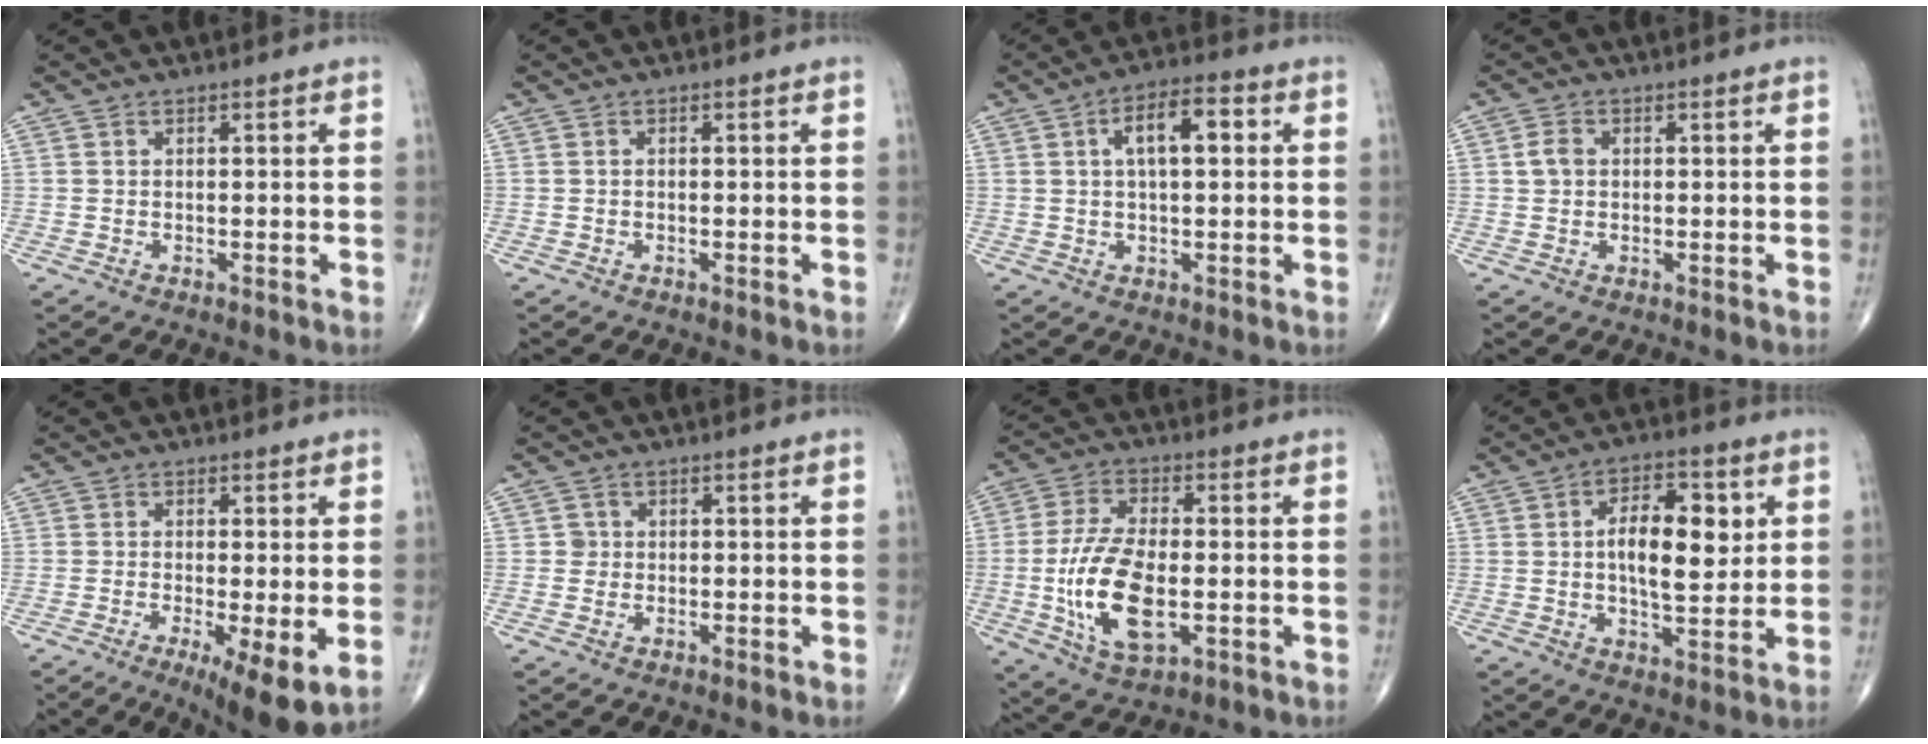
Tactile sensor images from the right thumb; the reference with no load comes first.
{"total": 0.0}
{"total": 8.2, "force": [1.9, 3.5, 7.2], "torque": [-0.106, 0.017, 0.024]}
{"total": 2.7, "force": [0.4, 2.1, 1.6], "torque": [-0.027, 0.006, 0.005]}
{"total": 9.2, "force": [-2.7, 2.3, 8.5], "torque": [-0.138, -0.022, -0.043]}
{"total": 1.4, "force": [0.0, 1.4, 0.2], "torque": [0.007, 0.004, -0.002]}
{"total": 14.6, "force": [-2.3, 6.8, 12.7], "torque": [-0.252, -0.002, -0.037]}
{"total": 11.9, "force": [2.1, 5.6, 10.2], "torque": [-0.137, -0.004, 0.030]}